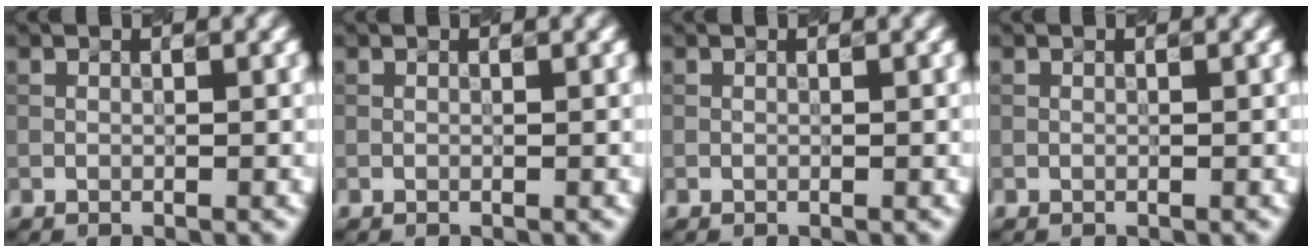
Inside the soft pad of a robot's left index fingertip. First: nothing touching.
{"total": 0.0}
{"total": 0.0}
{"total": 0.0}